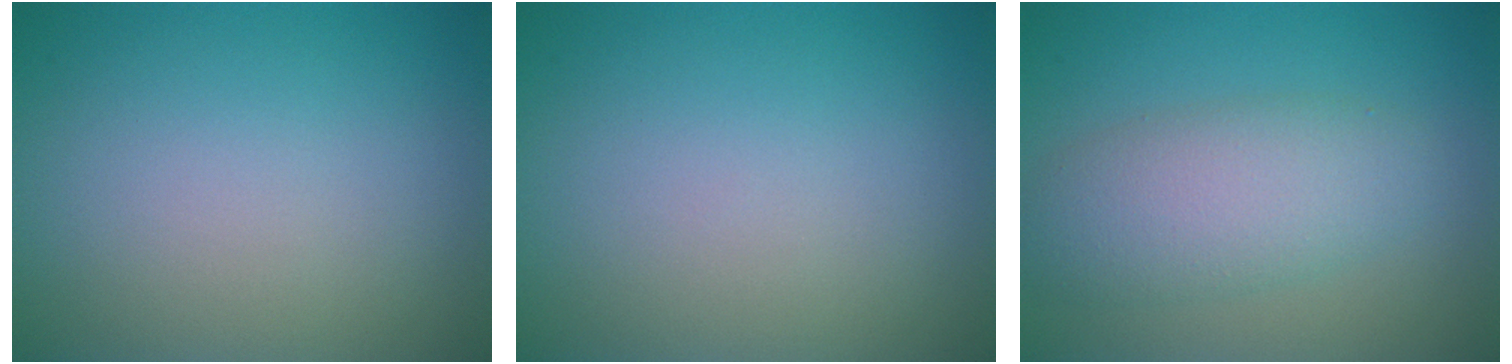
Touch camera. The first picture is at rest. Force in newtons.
{"total": 0.0}
{"total": 4.9, "press": 4.9, "slide": 0.0}